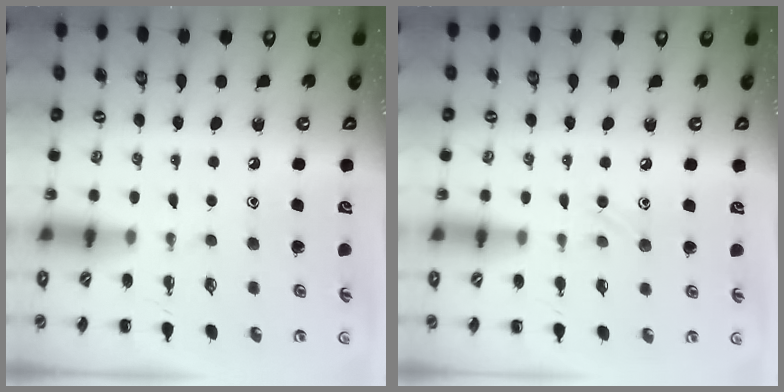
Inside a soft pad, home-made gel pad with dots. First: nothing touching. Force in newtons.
{"total": 6.2, "press": 5.8, "slide": 2.2}